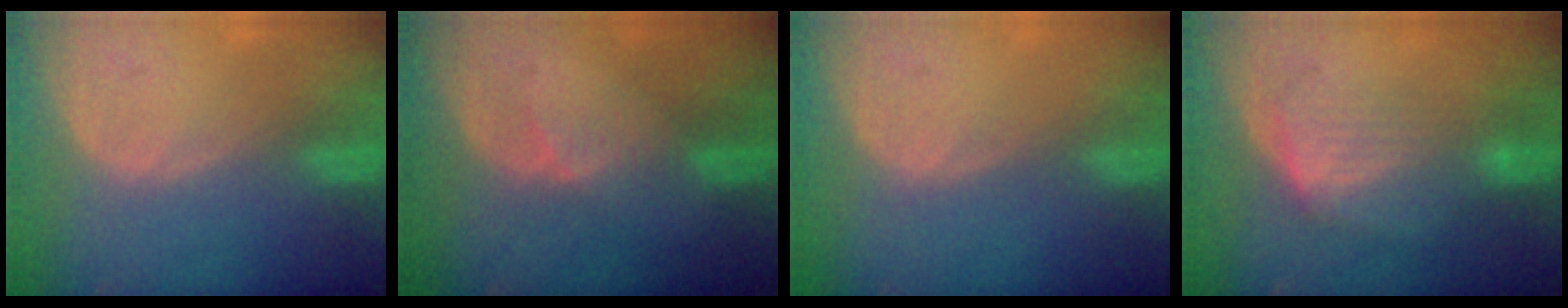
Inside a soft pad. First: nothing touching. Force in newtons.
{"total": 2.7, "press": 2.7, "slide": 0.3}
{"total": 0.0}
{"total": 6.3, "press": 6.1, "slide": 1.6}